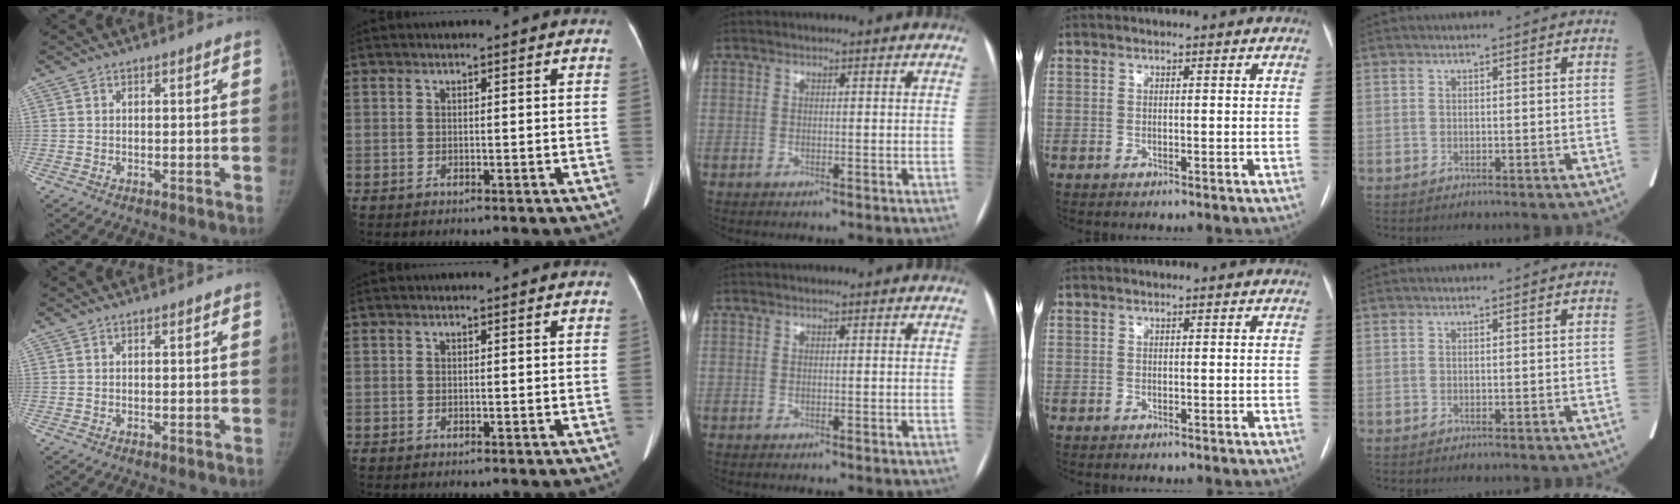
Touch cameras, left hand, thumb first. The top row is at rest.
{}